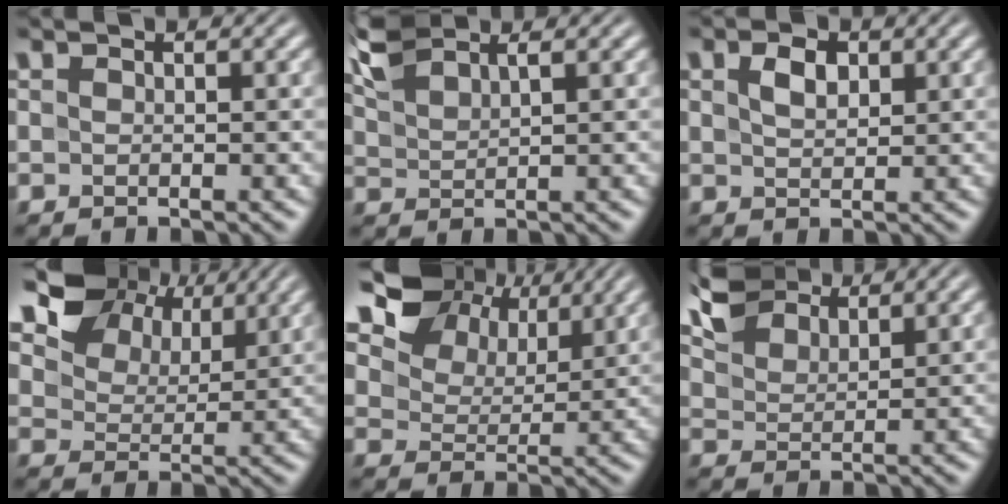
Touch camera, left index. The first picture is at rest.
{"total": 3.2, "force": [2.8, 0.6, 1.5], "torque": [-0.045, 0.012, 0.062]}
{"total": 2.3, "force": [1.0, 1.4, 1.6], "torque": [-0.034, 0.003, 0.020]}
{"total": 10.8, "force": [7.3, 6.3, 5.0], "torque": [-0.126, 0.008, 0.131]}
{"total": 13.9, "force": [8.7, 8.5, 6.7], "torque": [-0.160, 0.015, 0.170]}
{"total": 5.4, "force": [4.5, 2.2, 1.9], "torque": [-0.056, 0.014, 0.087]}